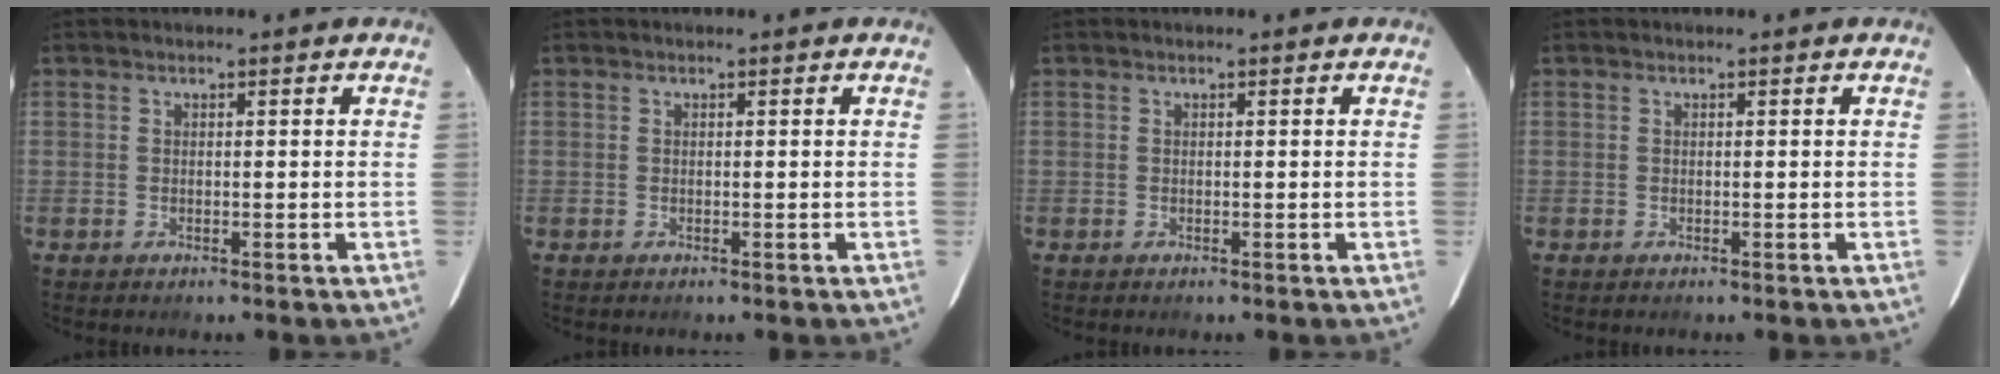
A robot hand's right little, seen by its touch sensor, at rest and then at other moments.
{"total": 0.0}
{"total": 0.0}
{"total": 0.0}